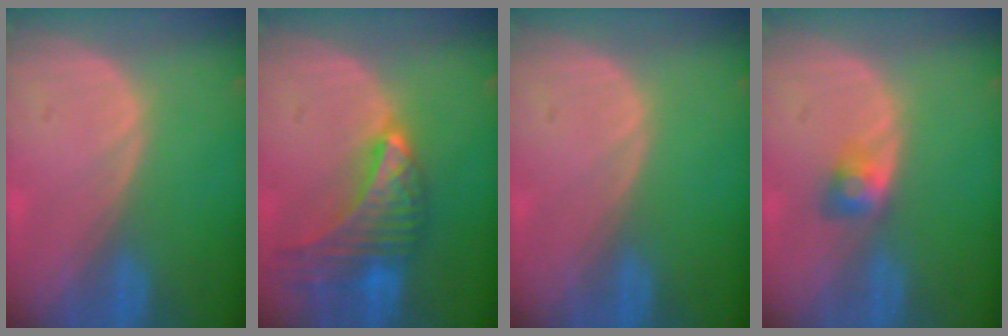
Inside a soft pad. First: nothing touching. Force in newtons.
{"total": 9.6, "press": 8.5, "slide": 4.4}
{"total": 0.0}
{"total": 2.8, "press": 2.6, "slide": 1.2}